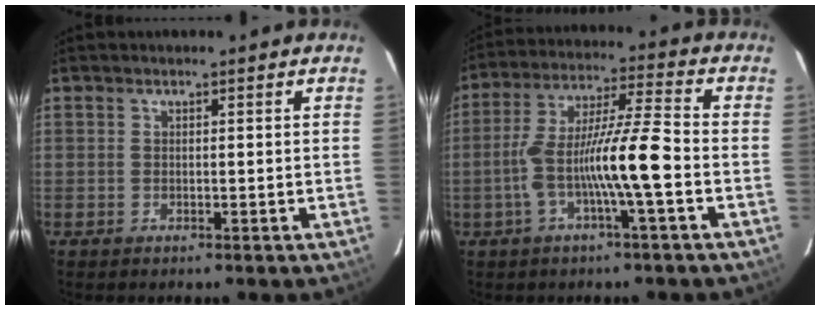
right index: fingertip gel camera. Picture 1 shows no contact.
{"total": 11.6, "force": [-3.1, 0.0, 11.2], "torque": [-0.214, 0.012, -0.061]}